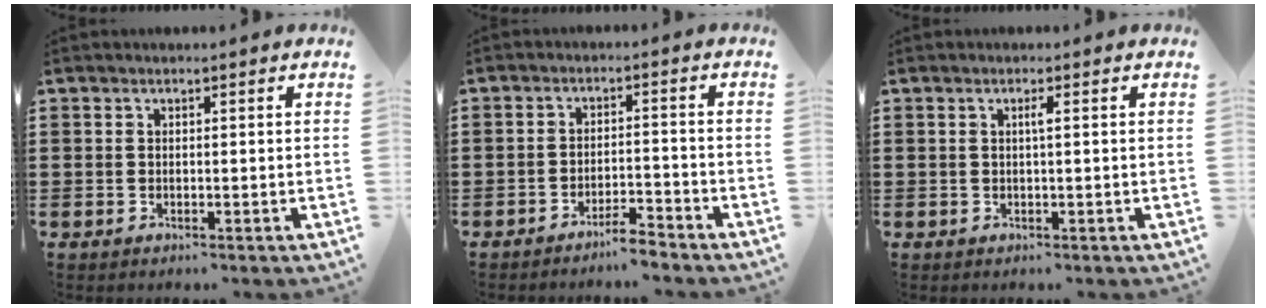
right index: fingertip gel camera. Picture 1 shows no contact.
{"total": 3.4, "force": [-3.3, 0.1, 0.6], "torque": [-0.015, 0.002, -0.068]}
{"total": 1.0, "force": [0.1, -0.1, 0.9], "torque": [-0.017, -0.004, 0.002]}